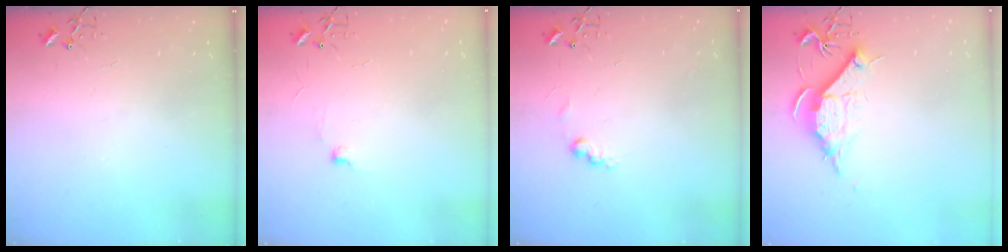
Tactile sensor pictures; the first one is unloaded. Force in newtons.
{"total": 5.6, "press": 5.6, "slide": 0.7}
{"total": 6.6, "press": 6.5, "slide": 0.9}
{"total": 10.8, "press": 10.8, "slide": 0.1}